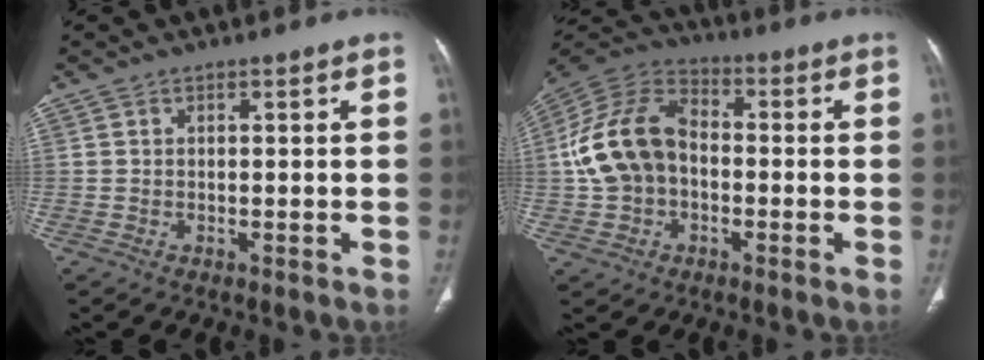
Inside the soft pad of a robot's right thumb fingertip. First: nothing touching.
{"total": 14.9, "force": [-0.8, 10.8, 10.3], "torque": [-0.192, 0.038, -0.025]}